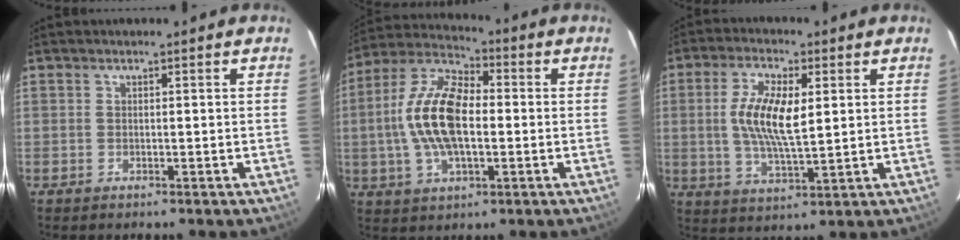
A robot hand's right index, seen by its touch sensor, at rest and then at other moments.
{"total": 15.3, "force": [-0.6, 7.3, 13.5], "torque": [-0.275, 0.013, -0.018]}
{"total": 10.1, "force": [1.6, 3.5, 9.3], "torque": [-0.180, 0.002, 0.031]}